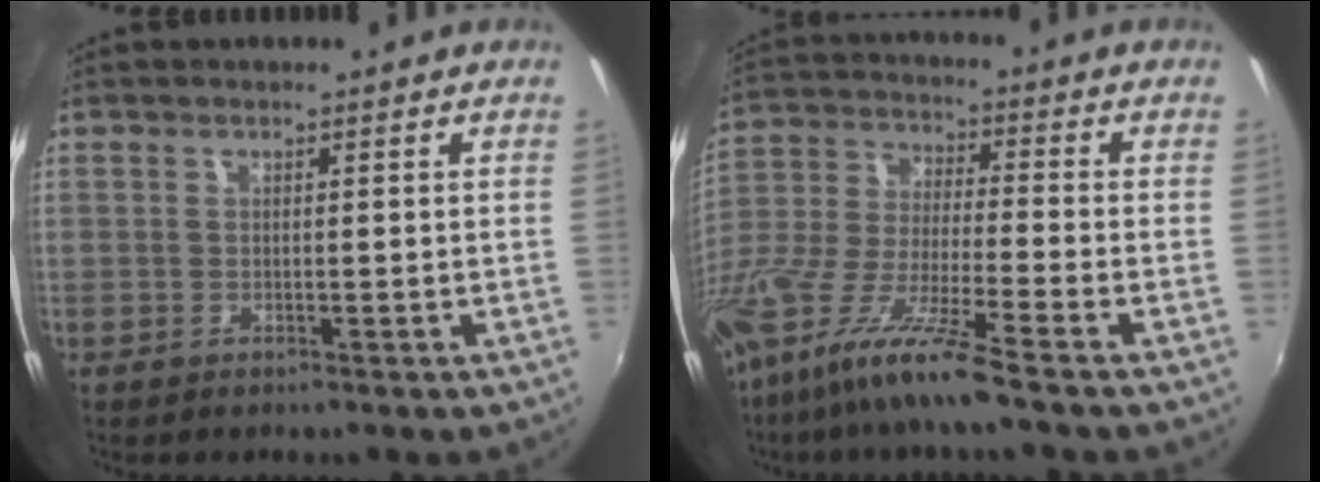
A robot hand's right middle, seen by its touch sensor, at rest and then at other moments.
{"total": 15.2, "force": [-10.8, 0.4, 10.8], "torque": [-0.220, -0.034, -0.210]}